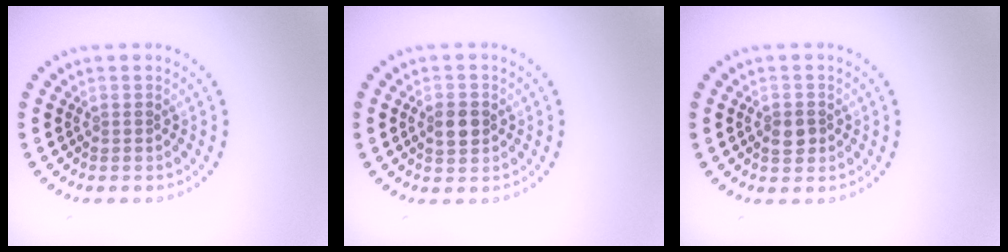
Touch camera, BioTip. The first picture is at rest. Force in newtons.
{"total": 2.7, "press": 2.7, "slide": 0.1}
{"total": 1.7, "press": 1.7, "slide": 0.3}